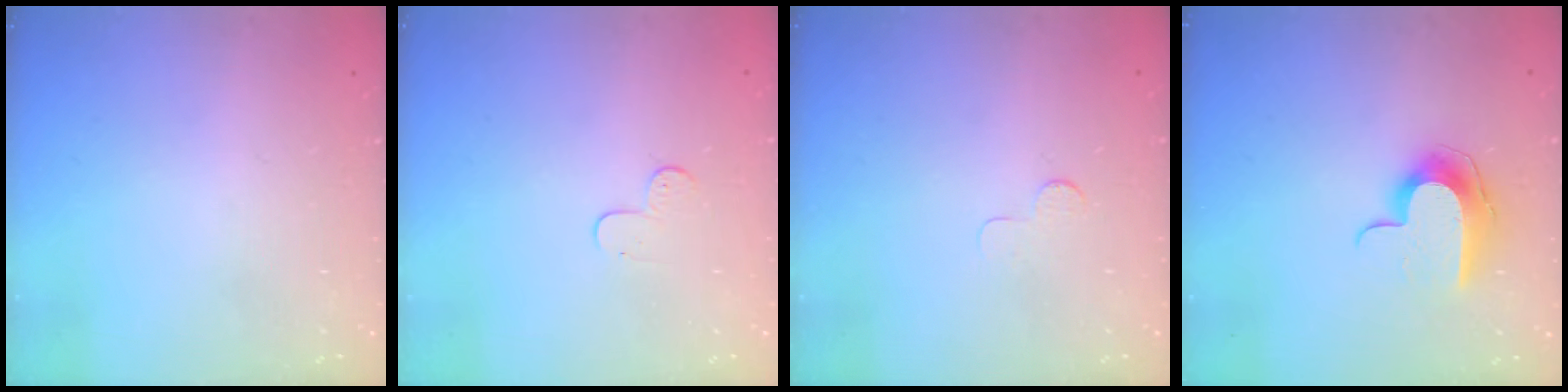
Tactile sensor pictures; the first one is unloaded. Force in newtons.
{"total": 3.9, "press": 3.9, "slide": 0.4}
{"total": 3.0, "press": 2.9, "slide": 0.3}
{"total": 9.9, "press": 9.9, "slide": 0.2}